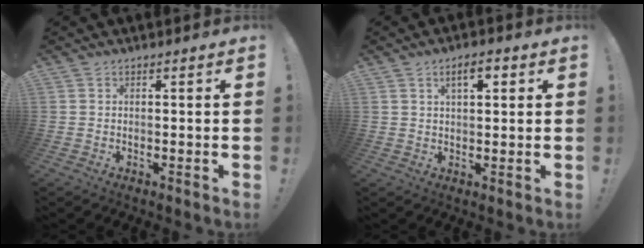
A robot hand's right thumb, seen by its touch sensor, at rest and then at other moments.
{"total": 4.8, "force": [2.2, 1.8, 3.8], "torque": [-0.057, -0.001, 0.032]}